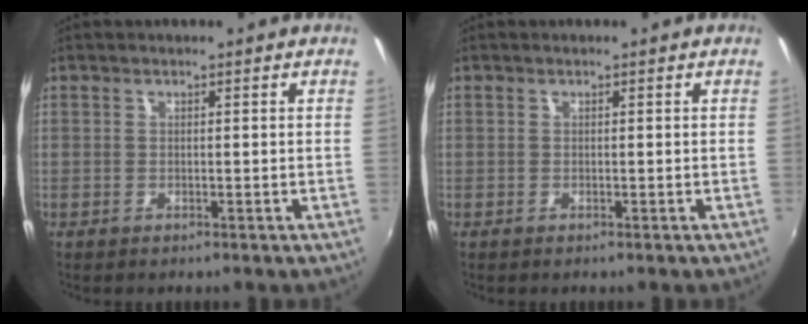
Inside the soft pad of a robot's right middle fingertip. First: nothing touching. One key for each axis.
{"total": 0.0}